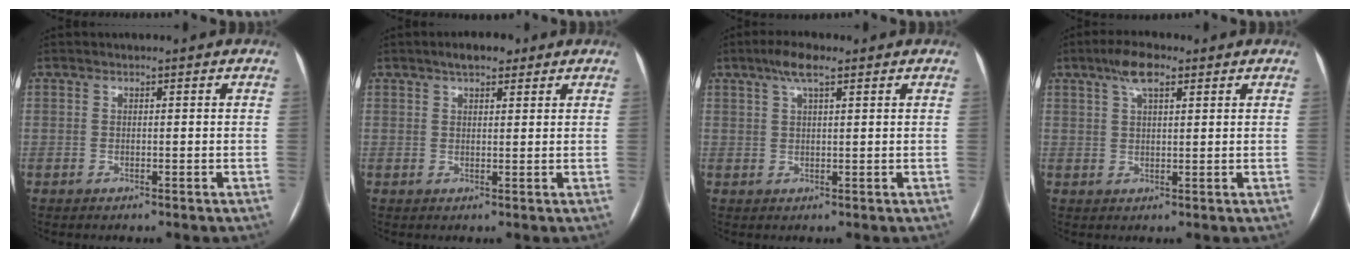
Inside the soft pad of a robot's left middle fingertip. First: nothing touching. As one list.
[{"total": 4.0, "force": [2.7, 1.6, 2.4], "torque": [-0.040, 0.012, 0.041]}, {"total": 4.2, "force": [2.7, 0.8, 3.2], "torque": [-0.063, 0.014, 0.048]}, {"total": 5.1, "force": [3.0, 1.5, 3.8], "torque": [-0.075, 0.016, 0.054]}]